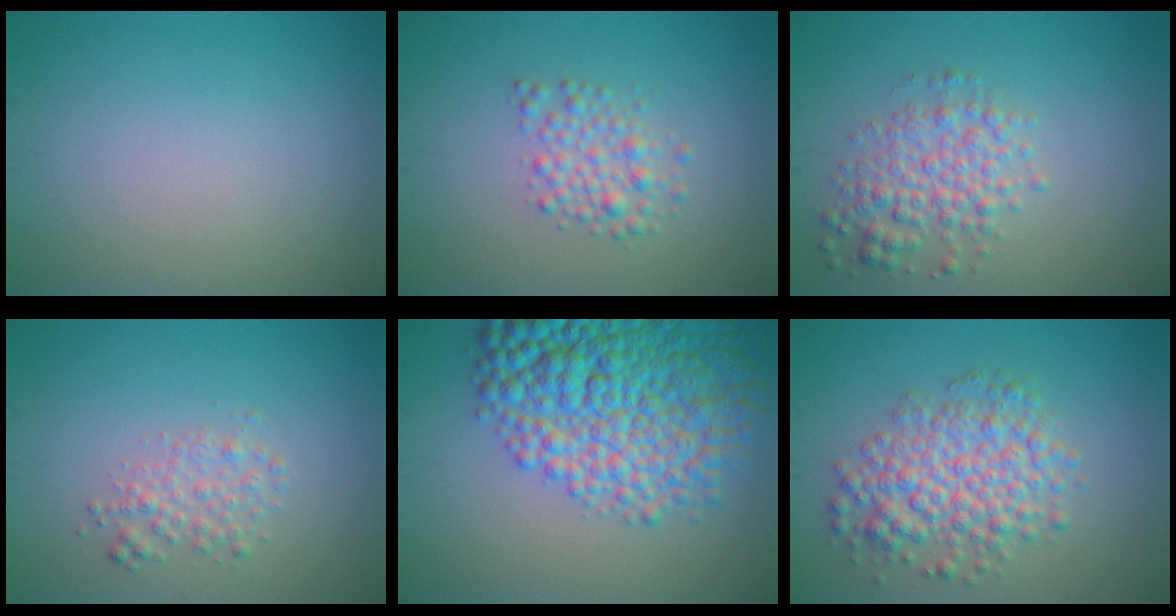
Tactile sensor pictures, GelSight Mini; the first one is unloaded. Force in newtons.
{"total": 2.5, "press": 2.5, "slide": 0.0}
{"total": 3.8, "press": 3.8, "slide": 0.1}
{"total": 2.0, "press": 2.0, "slide": 0.1}
{"total": 11.4, "press": 11.4, "slide": 0.3}
{"total": 5.7, "press": 5.7, "slide": 0.1}